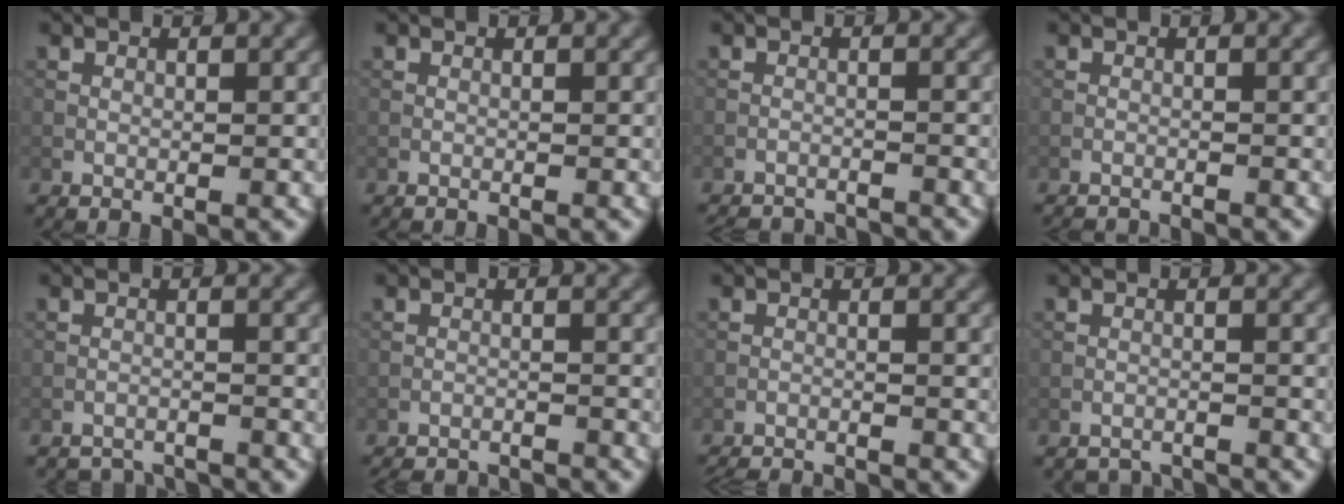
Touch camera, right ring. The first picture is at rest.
{"total": 0.8, "force": [-0.8, 0.1, 0.1], "torque": [0.004, -0.001, -0.012]}
{"total": 6.6, "force": [-6.4, 1.0, 0.9], "torque": [-0.012, -0.008, -0.091]}
{"total": 2.9, "force": [-2.8, 0.3, 0.5], "torque": [-0.014, -0.008, -0.044]}
{"total": 4.4, "force": [-4.4, 0.5, 0.2], "torque": [-0.007, -0.006, -0.064]}
{"total": 7.5, "force": [-7.3, 1.2, 1.0], "torque": [-0.010, -0.004, -0.102]}
{"total": 6.0, "force": [-5.8, 0.8, 1.0], "torque": [-0.018, -0.014, -0.084]}
{"total": 4.0, "force": [-4.0, 0.4, 0.2], "torque": [-0.005, -0.006, -0.058]}